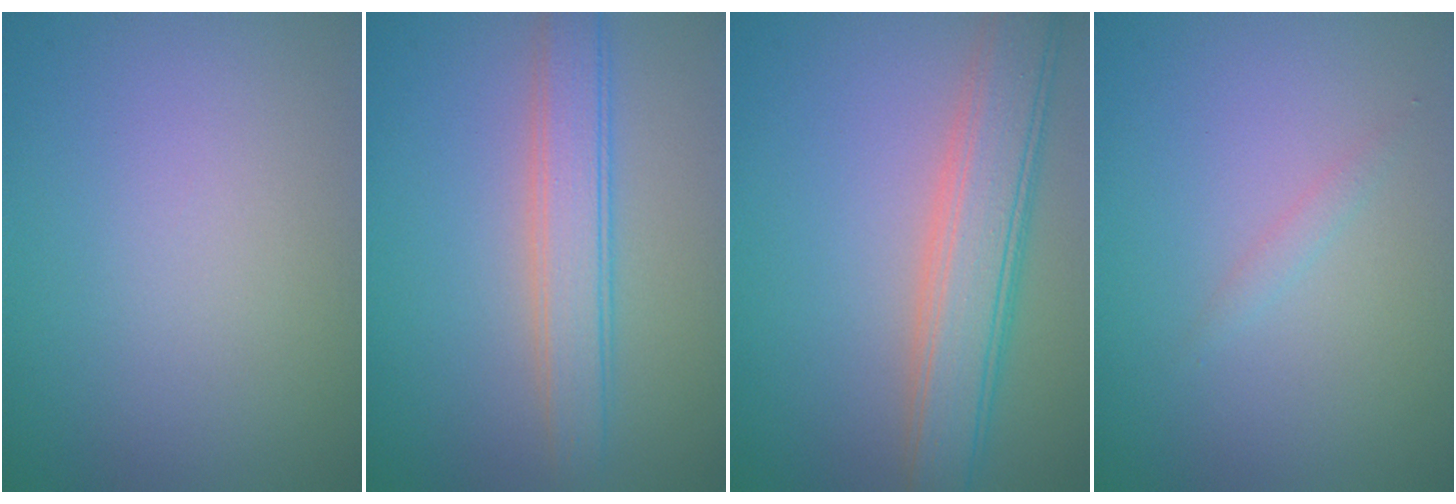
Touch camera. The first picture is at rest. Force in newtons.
{"total": 3.8, "press": 3.8, "slide": 0.2}
{"total": 5.9, "press": 5.9, "slide": 0.3}
{"total": 0.7, "press": 0.7, "slide": 0.1}